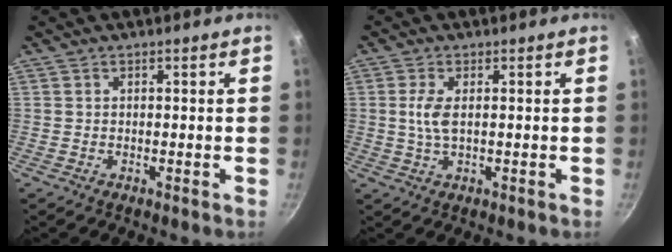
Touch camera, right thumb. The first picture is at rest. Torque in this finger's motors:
{"motor_torque": [1.11, 0.63, 0.60, -0.51, 0.21]}